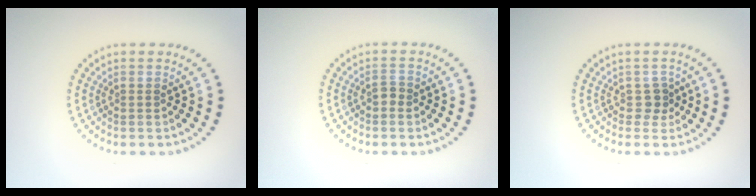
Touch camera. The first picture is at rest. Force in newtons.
{"total": 0.7, "press": 0.7, "slide": 0.1}
{"total": 1.2, "press": 1.0, "slide": 0.8}